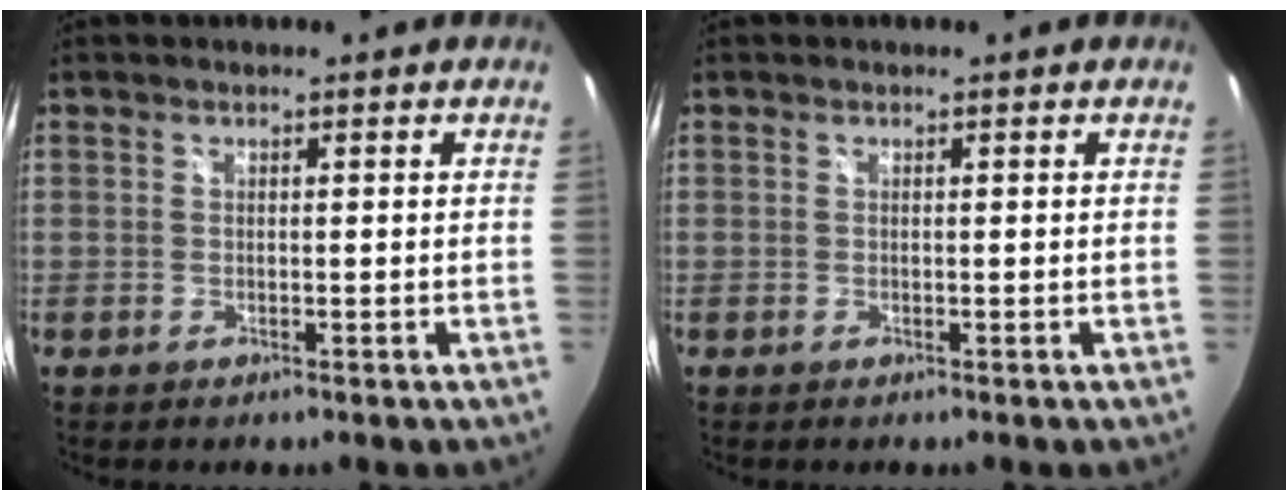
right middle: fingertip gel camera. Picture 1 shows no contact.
{"total": 0.0}